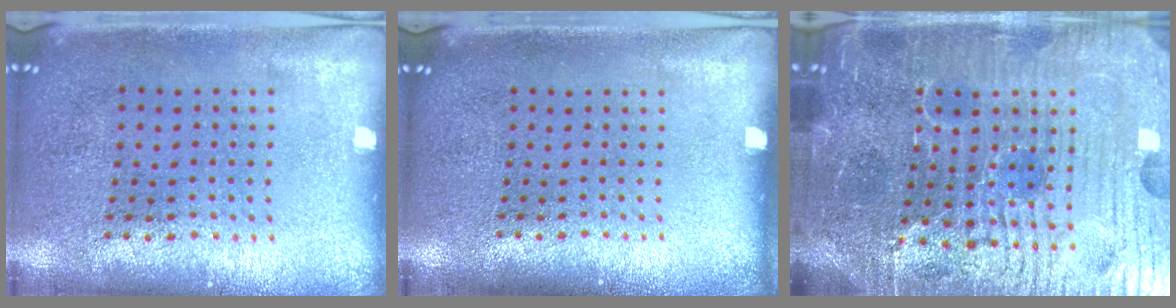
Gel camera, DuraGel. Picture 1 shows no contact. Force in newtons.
{"total": 0.0}
{"total": 6.6, "press": 6.0, "slide": 2.8}